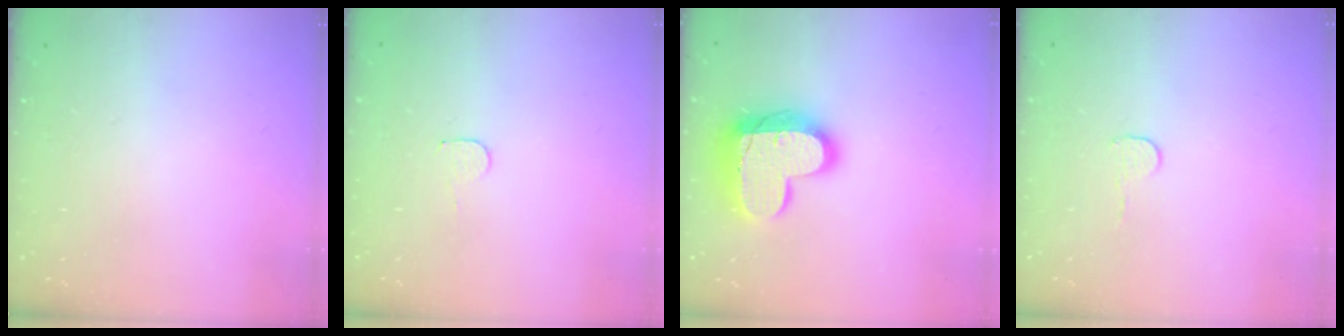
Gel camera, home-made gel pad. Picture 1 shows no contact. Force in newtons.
{"total": 3.7, "press": 3.7, "slide": 0.3}
{"total": 18.5, "press": 18.5, "slide": 1.4}
{"total": 3.7, "press": 3.7, "slide": 0.3}